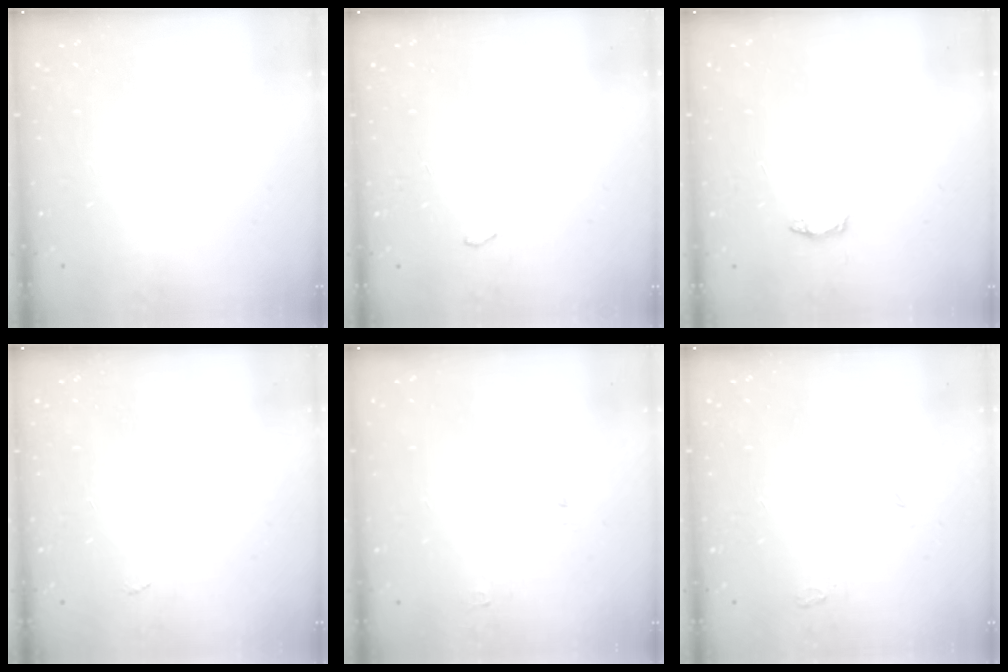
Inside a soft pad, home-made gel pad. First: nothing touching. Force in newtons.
{"total": 2.6, "press": 2.2, "slide": 1.3}
{"total": 3.1, "press": 3.1, "slide": 0.5}
{"total": 2.2, "press": 2.2, "slide": 0.3}
{"total": 2.1, "press": 2.1, "slide": 0.2}
{"total": 3.4, "press": 3.4, "slide": 0.4}